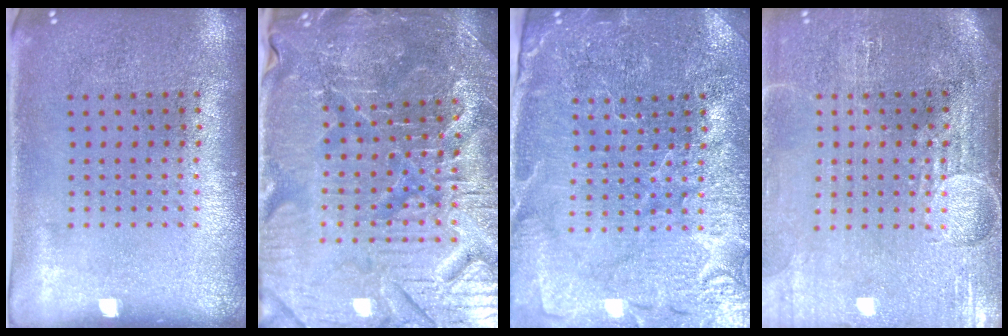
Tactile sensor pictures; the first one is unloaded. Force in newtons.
{"total": 5.1, "press": 4.9, "slide": 1.3}
{"total": 4.1, "press": 3.9, "slide": 1.3}
{"total": 4.3, "press": 3.7, "slide": 2.1}